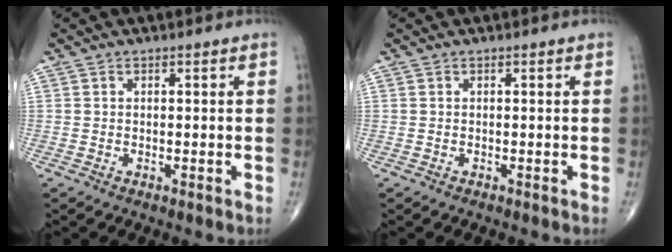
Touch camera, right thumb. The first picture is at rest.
{"total": 0.0}